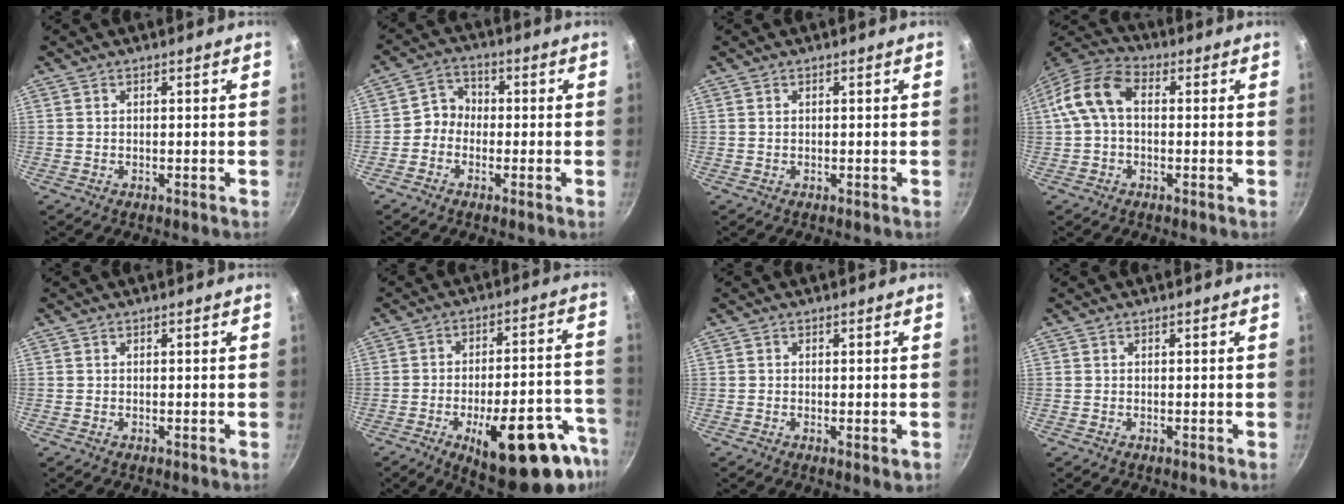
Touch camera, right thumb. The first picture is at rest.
{"total": 4.9, "force": [-1.2, 4.2, 2.3], "torque": [-0.015, 0.022, -0.038]}
{"total": 0.0}
{"total": 10.8, "force": [0.9, 6.9, 8.3], "torque": [-0.164, 0.033, 0.007]}
{"total": 0.0}
{"total": 22.0, "force": [-11.0, 7.0, 17.7], "torque": [-0.190, 0.063, -0.144]}
{"total": 2.0, "force": [-0.5, 0.6, 1.9], "torque": [-0.030, -0.007, -0.005]}
{"total": 0.0}